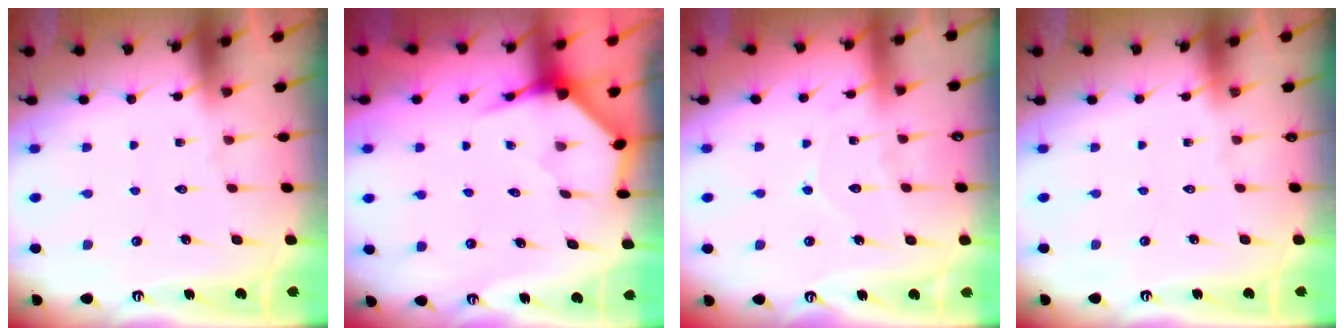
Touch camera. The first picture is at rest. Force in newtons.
{"total": 4.0, "press": 3.9, "slide": 0.4}
{"total": 6.5, "press": 6.4, "slide": 0.7}
{"total": 0.0}